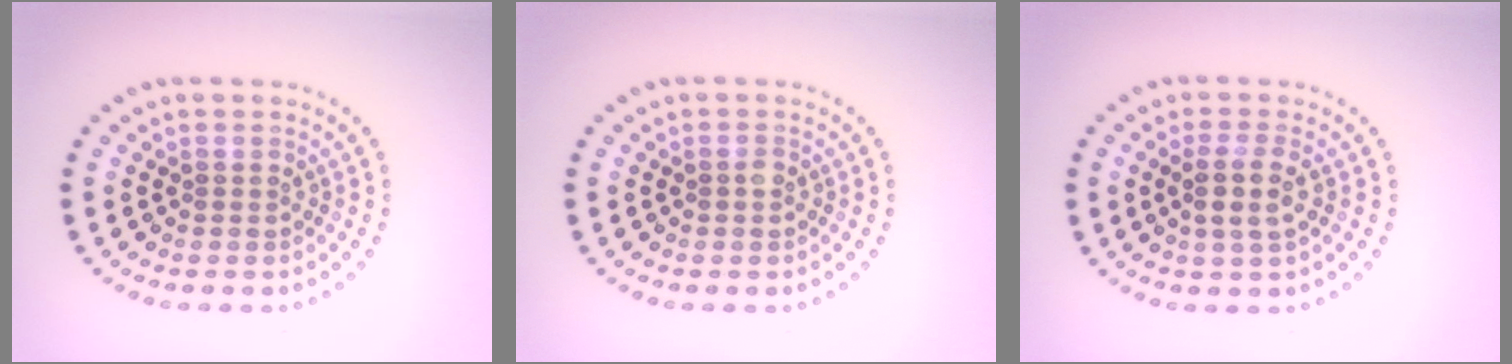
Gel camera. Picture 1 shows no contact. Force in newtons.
{"total": 0.6, "press": 0.5, "slide": 0.3}
{"total": 2.5, "press": 2.2, "slide": 1.2}